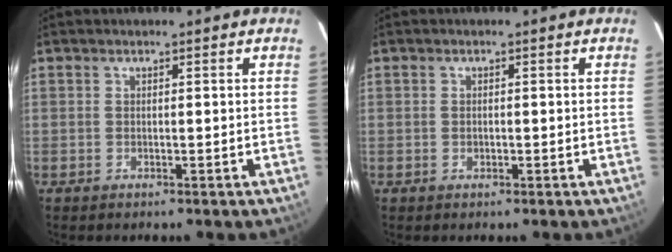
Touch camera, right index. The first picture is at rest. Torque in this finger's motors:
{"motor_torque": [-0.07, -0.03, -0.01, 0.00]}